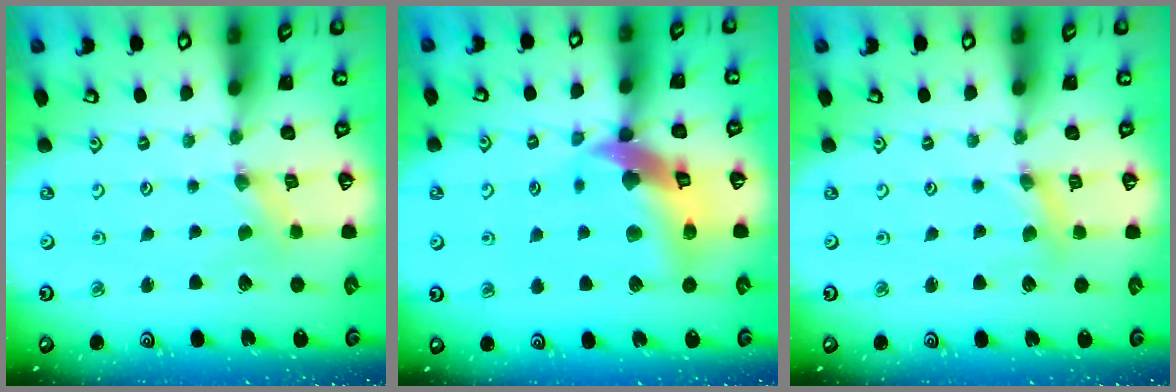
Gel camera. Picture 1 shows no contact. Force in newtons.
{"total": 15.3, "press": 15.1, "slide": 2.1}
{"total": 3.3, "press": 3.2, "slide": 0.4}